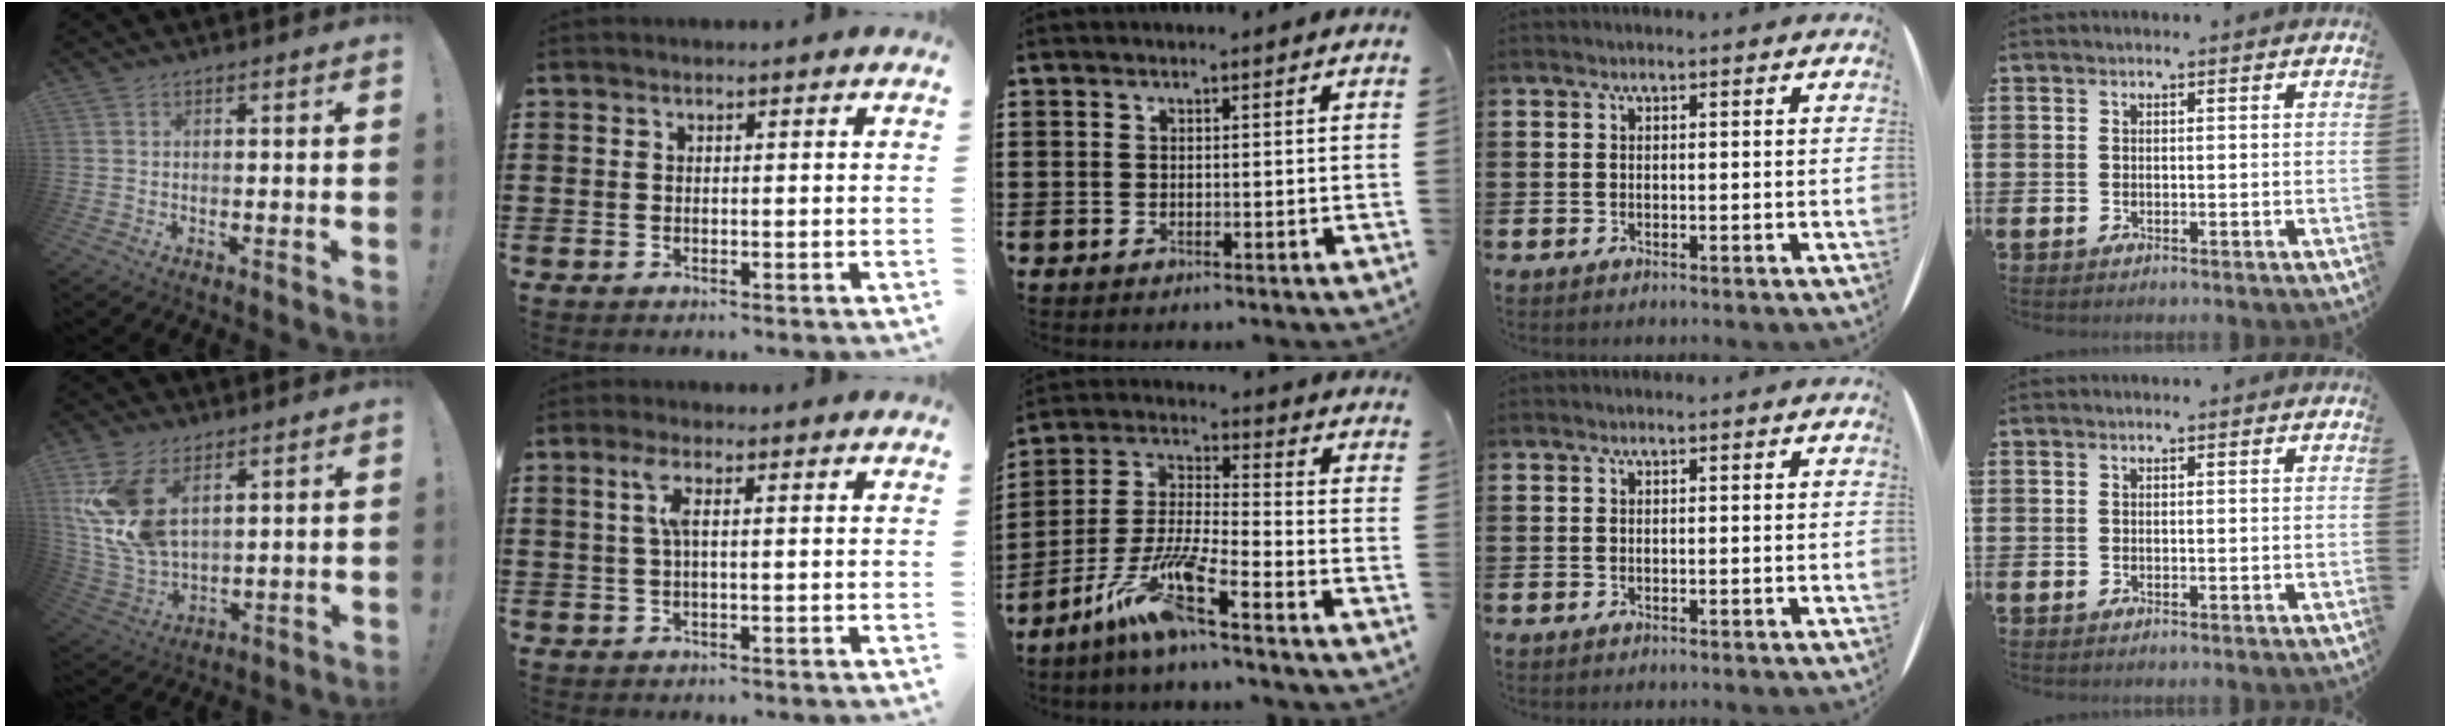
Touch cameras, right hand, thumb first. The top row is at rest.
{"thumb": {"total": 15.0, "force": [6.2, 9.3, 10.0], "torque": [-0.202, -0.036, 0.122]}, "index": {"total": 2.8, "force": [0.5, 0.4, 2.8], "torque": [-0.057, 0.003, 0.005]}, "middle": {"total": 10.3, "force": [-7.4, 0.5, 7.2], "torque": [-0.173, -0.018, -0.152]}}